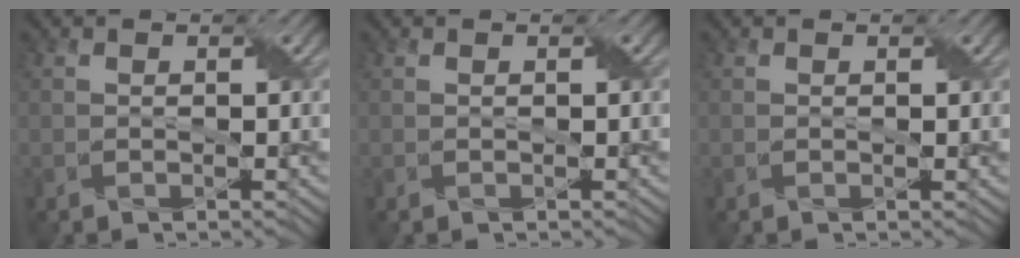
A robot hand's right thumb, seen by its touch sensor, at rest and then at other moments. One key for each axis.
{"total": 0.0}
{"total": 0.7, "fx": 0.2, "fy": 0.3, "fz": 0.6, "tx": -0.009, "ty": -0.001, "tz": 0.002}